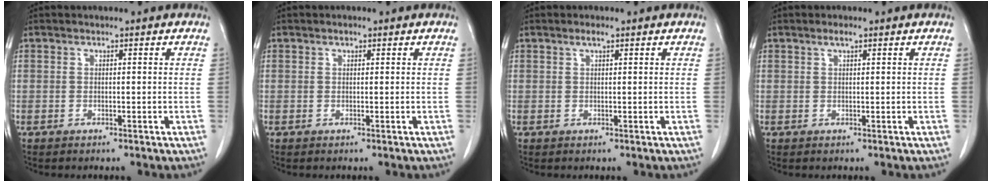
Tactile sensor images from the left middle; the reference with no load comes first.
{"total": 0.6, "force": [0.4, 0.2, 0.3], "torque": [-0.011, -0.001, 0.007]}
{"total": 1.2, "force": [0.8, 0.1, 0.9], "torque": [-0.020, 0.002, 0.015]}
{"total": 1.2, "force": [0.8, 0.1, 0.9], "torque": [-0.021, 0.003, 0.016]}